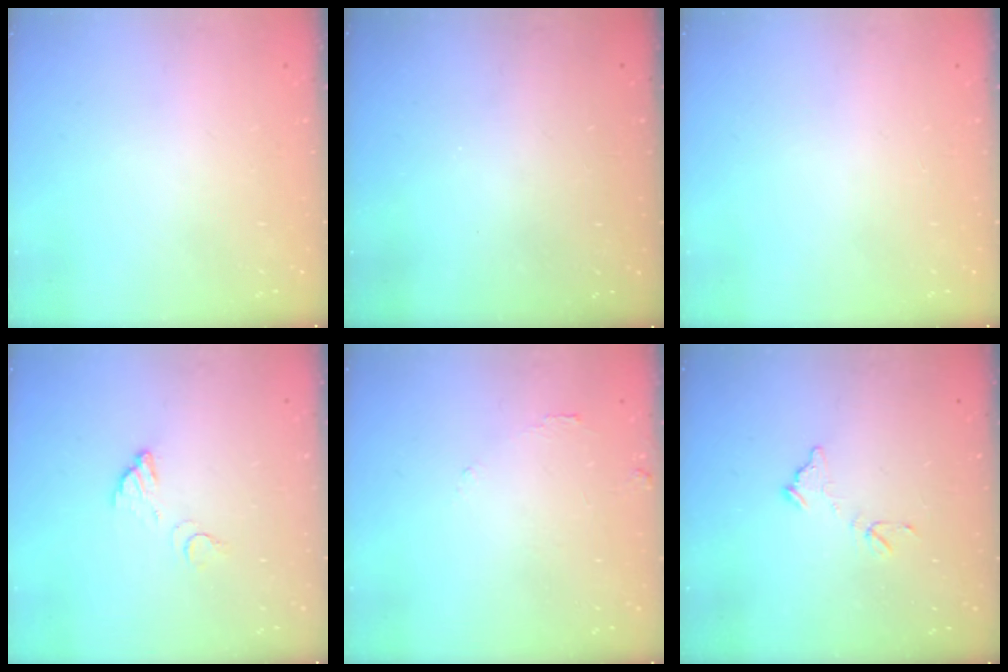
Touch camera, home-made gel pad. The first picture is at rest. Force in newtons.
{"total": 3.0, "press": 3.0, "slide": 0.1}
{"total": 0.0}
{"total": 3.6, "press": 3.6, "slide": 0.3}
{"total": 5.6, "press": 5.6, "slide": 0.2}
{"total": 7.8, "press": 7.8, "slide": 0.5}